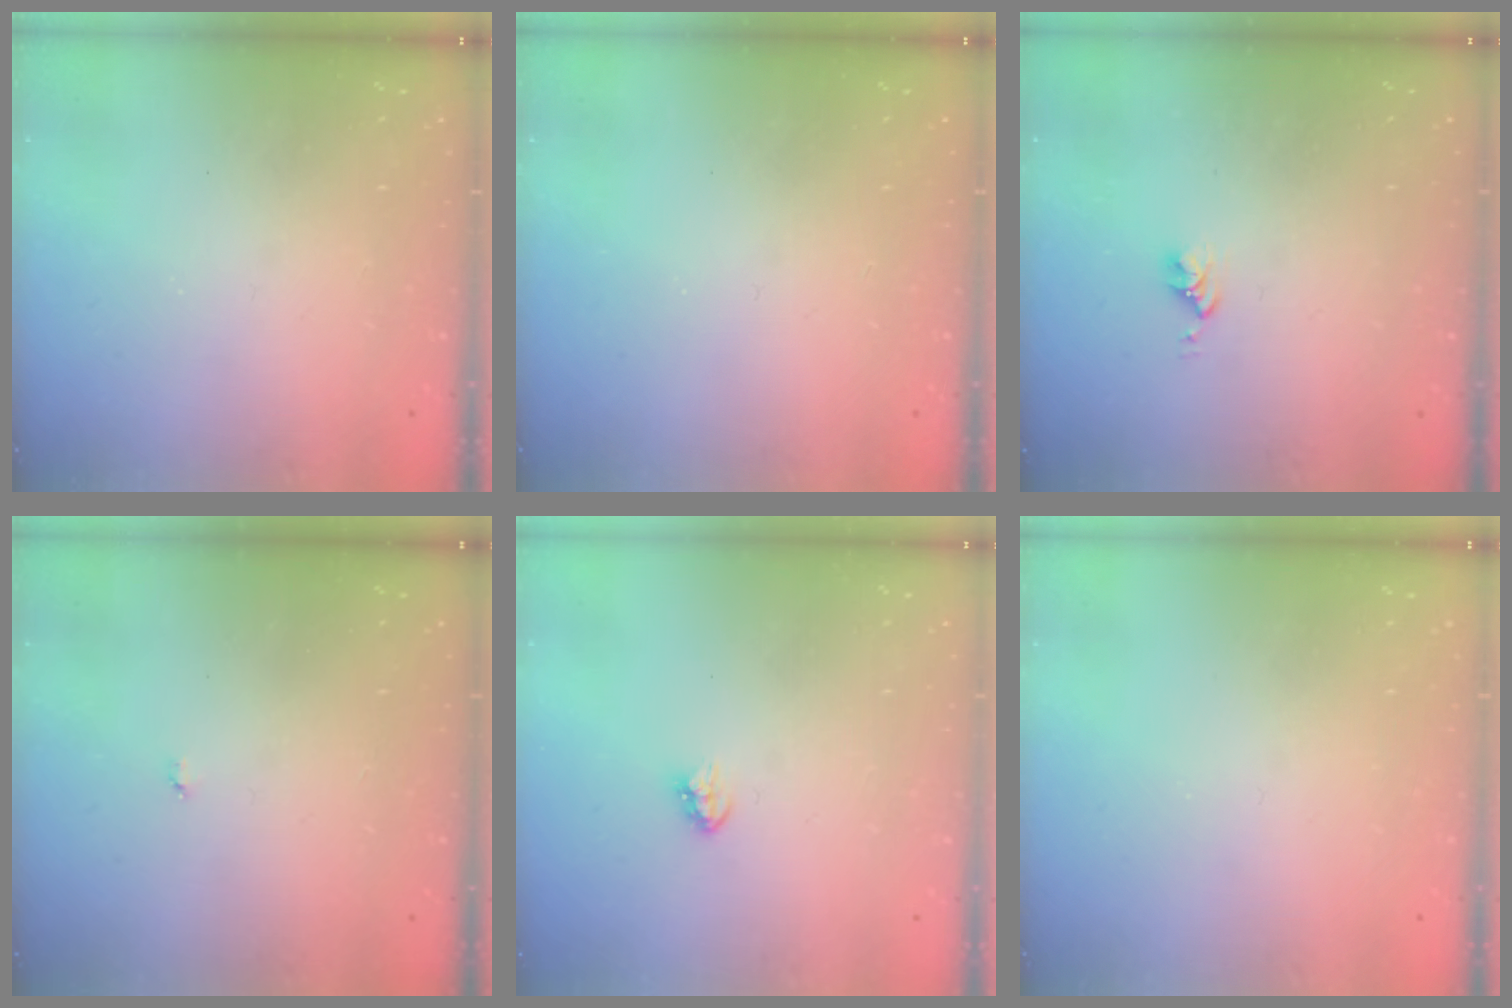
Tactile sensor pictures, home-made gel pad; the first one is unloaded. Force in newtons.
{"total": 0.0}
{"total": 2.8, "press": 2.8, "slide": 0.4}
{"total": 2.9, "press": 2.9, "slide": 0.3}
{"total": 3.4, "press": 3.4, "slide": 0.3}
{"total": 0.0}